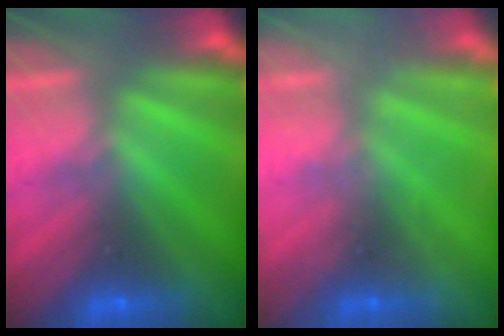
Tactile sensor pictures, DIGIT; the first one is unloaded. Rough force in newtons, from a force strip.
{"total": 2.4}